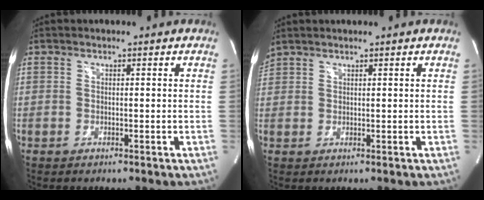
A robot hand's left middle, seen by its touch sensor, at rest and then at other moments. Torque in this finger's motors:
{"motor_torque": [0.56, -0.49, 0.66, 0.21]}